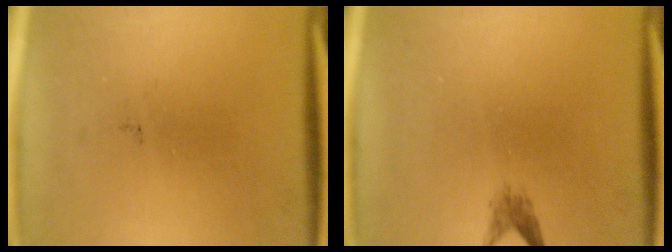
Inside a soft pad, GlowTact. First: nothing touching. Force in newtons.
{"total": 1.4}